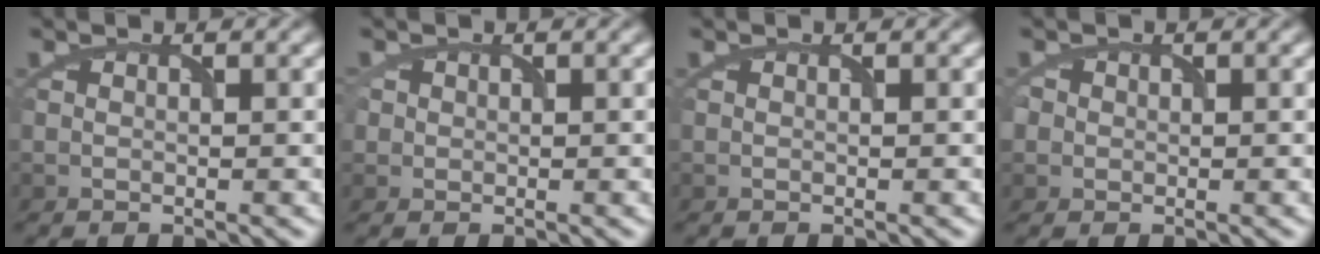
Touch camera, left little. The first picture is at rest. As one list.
[{"total": 1.0, "force": [0.3, 1.0, -0.1], "torque": [0.007, 0.001, 0.005]}, {"total": 0.0}, {"total": 1.2, "force": [0.1, 1.2, -0.1], "torque": [0.002, 0.003, 0.003]}]